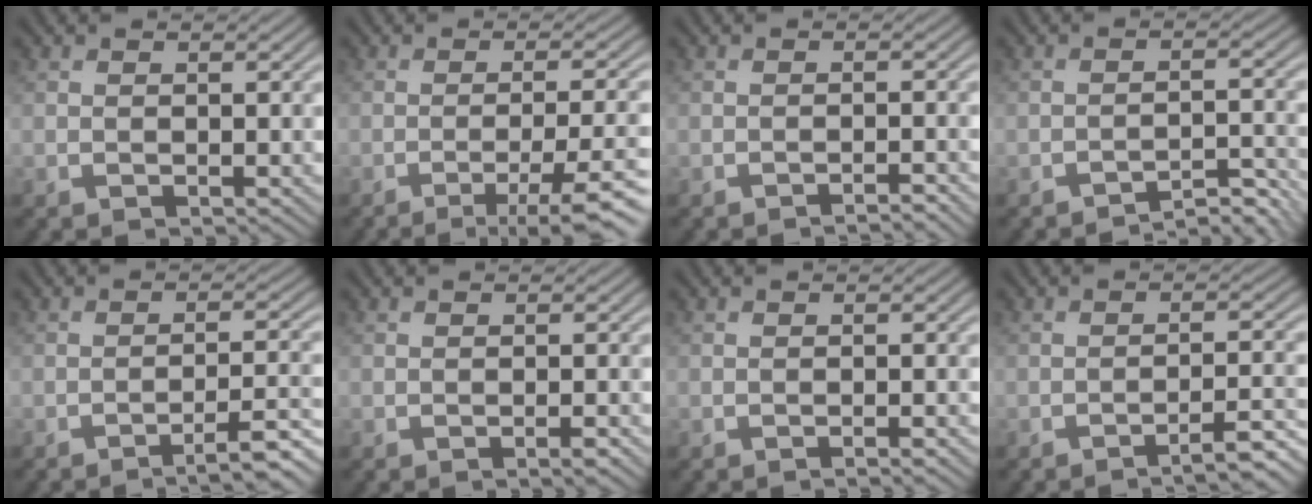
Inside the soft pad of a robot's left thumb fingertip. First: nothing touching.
{"total": 8.2, "force": [-4.1, 1.5, 7.0], "torque": [-0.112, -0.002, -0.057]}
{"total": 1.6, "force": [-1.4, 0.1, 0.9], "torque": [-0.004, 0.006, -0.030]}
{"total": 3.9, "force": [-3.5, 0.4, 1.7], "torque": [-0.019, 0.013, -0.053]}
{"total": 6.2, "force": [-4.2, 0.9, 4.5], "torque": [-0.066, 0.011, -0.066]}
{"total": 1.0, "force": [-0.6, 0.1, 0.8], "torque": [-0.011, 0.002, -0.012]}
{"total": 1.1, "force": [-0.7, 0.0, 0.7], "torque": [-0.007, 0.003, -0.017]}
{"total": 4.6, "force": [-3.4, 0.5, 3.1], "torque": [-0.040, 0.015, -0.060]}